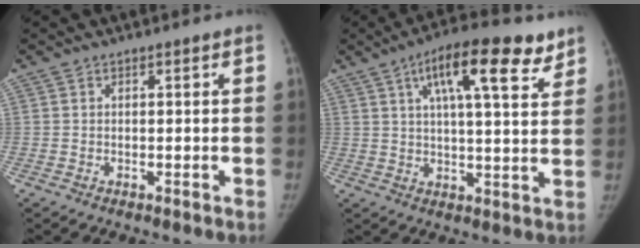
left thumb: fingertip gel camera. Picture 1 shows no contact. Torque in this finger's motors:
{"motor_torque": [0.39, 0.03, 1.61, -0.80, 0.10]}